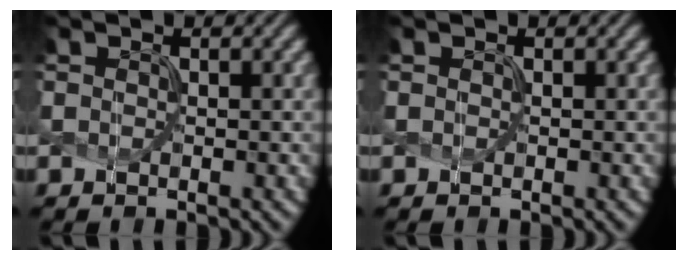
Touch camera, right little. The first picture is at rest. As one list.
[{"total": 0.5, "force": [-0.1, -0.1, -0.5], "torque": [0.006, 0.000, 0.005]}]